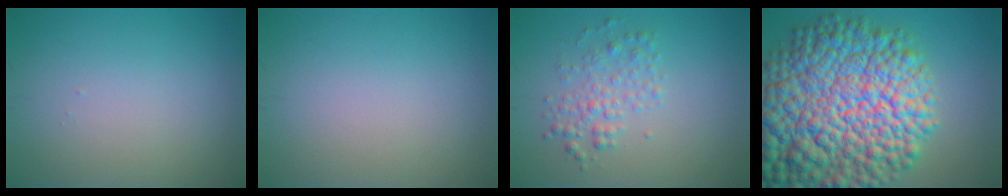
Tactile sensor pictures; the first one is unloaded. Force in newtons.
{"total": 0.0}
{"total": 2.4, "press": 2.4, "slide": 0.1}
{"total": 18.6, "press": 18.6, "slide": 0.6}